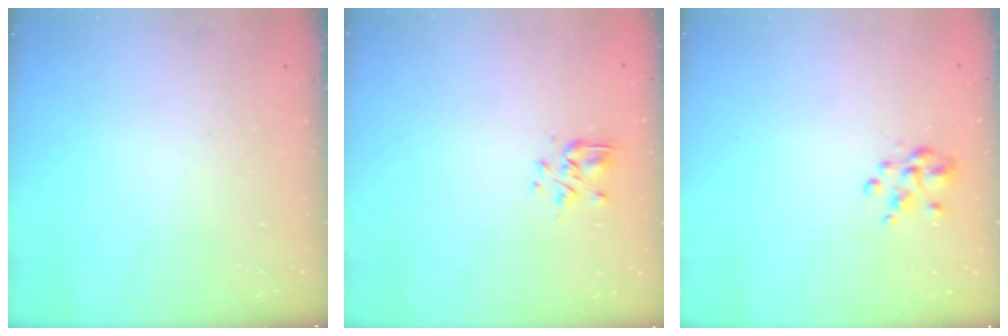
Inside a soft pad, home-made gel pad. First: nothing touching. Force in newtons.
{"total": 3.4, "press": 3.2, "slide": 1.2}
{"total": 3.0, "press": 2.9, "slide": 1.1}